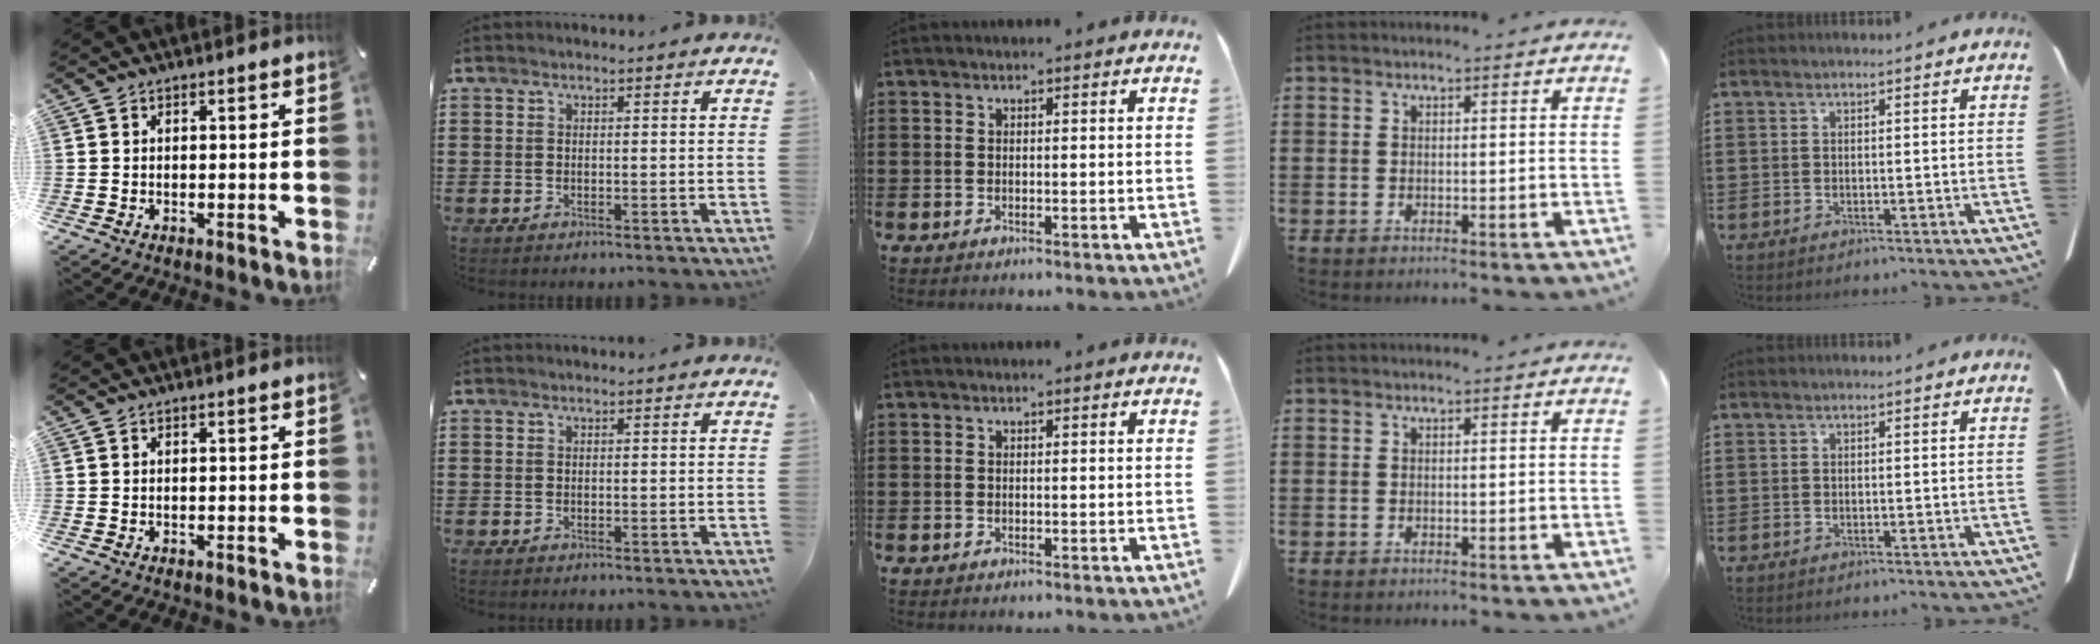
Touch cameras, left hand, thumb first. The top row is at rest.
{}